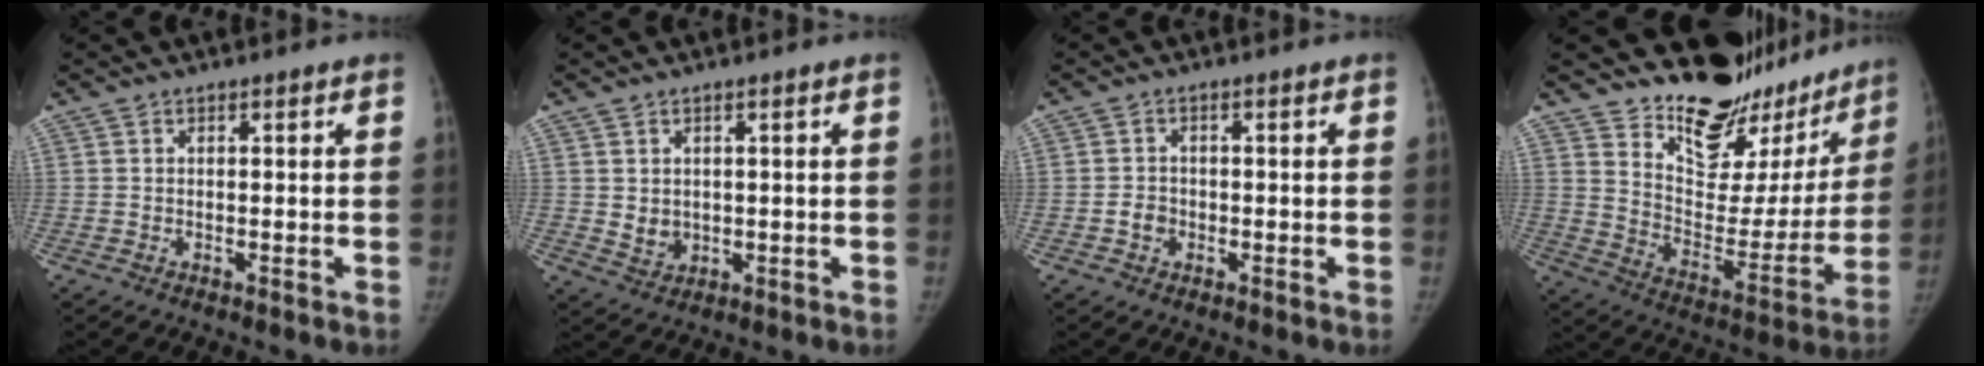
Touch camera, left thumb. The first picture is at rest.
{"total": 3.0, "force": [0.7, 2.5, 1.6], "torque": [-0.018, -0.011, 0.023]}
{"total": 1.8, "force": [-0.6, 1.5, 0.8], "torque": [-0.009, 0.005, -0.011]}
{"total": 23.1, "force": [20.1, 9.3, 6.6], "torque": [-0.041, -0.148, 0.286]}